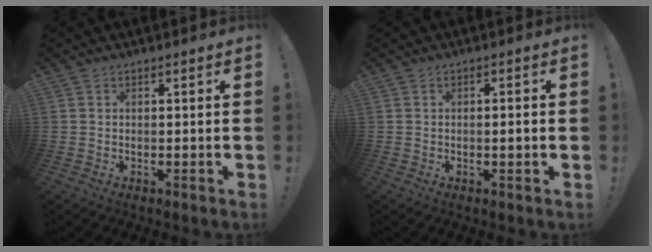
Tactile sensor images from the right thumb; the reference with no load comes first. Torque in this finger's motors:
{"motor_torque": [-0.18, 0.06, -0.03, 0.18, 0.01]}